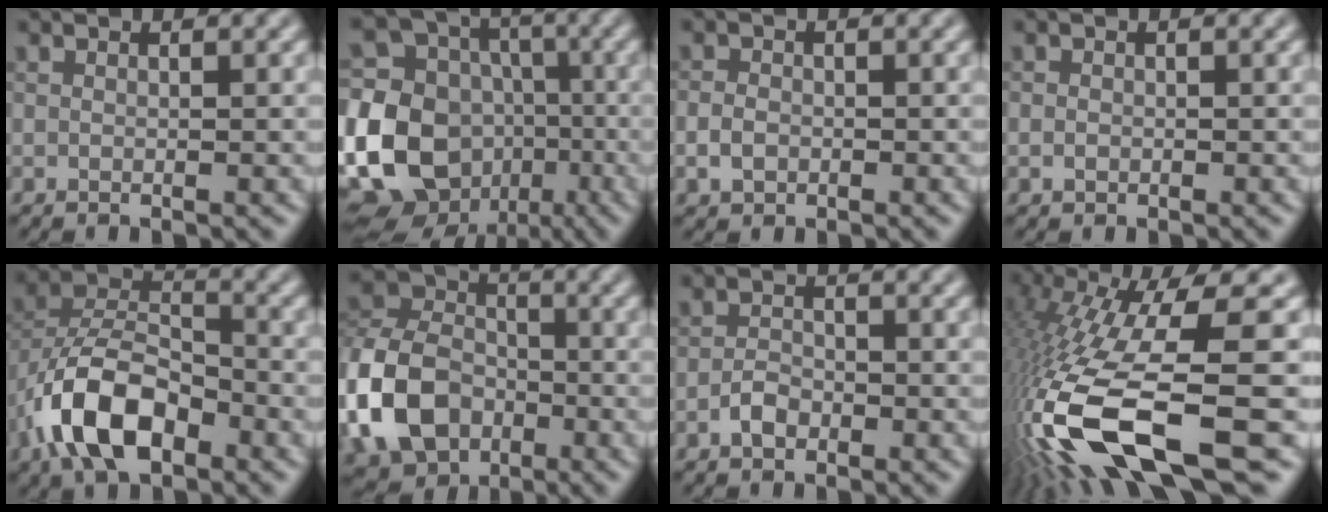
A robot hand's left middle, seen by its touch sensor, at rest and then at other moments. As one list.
[{"total": 19.0, "force": [-4.8, 16.4, 8.2], "torque": [-0.208, -0.006, -0.101]}, {"total": 1.7, "force": [-0.6, 1.4, 0.8], "torque": [-0.015, 0.001, -0.016]}, {"total": 0.7, "force": [-0.2, 0.7, 0.2], "torque": [-0.004, 0.000, -0.007]}, {"total": 8.4, "force": [-4.2, 4.5, 5.7], "torque": [-0.108, 0.011, -0.086]}, {"total": 10.3, "force": [-3.6, 7.7, 5.8], "torque": [-0.128, 0.007, -0.088]}, {"total": 1.7, "force": [-1.0, 1.1, 0.9], "torque": [-0.018, 0.007, -0.023]}, {"total": 15.5, "force": [-6.1, 3.7, 13.8], "torque": [-0.294, -0.026, -0.096]}]